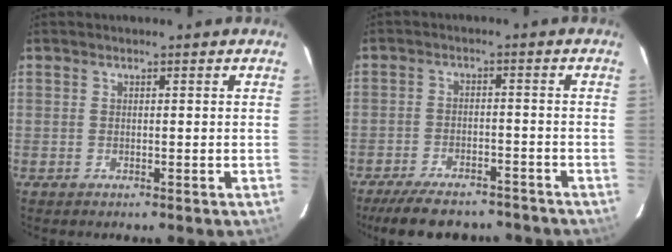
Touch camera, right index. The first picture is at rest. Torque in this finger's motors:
{"motor_torque": [1.18, -0.96, 0.50, 0.10]}